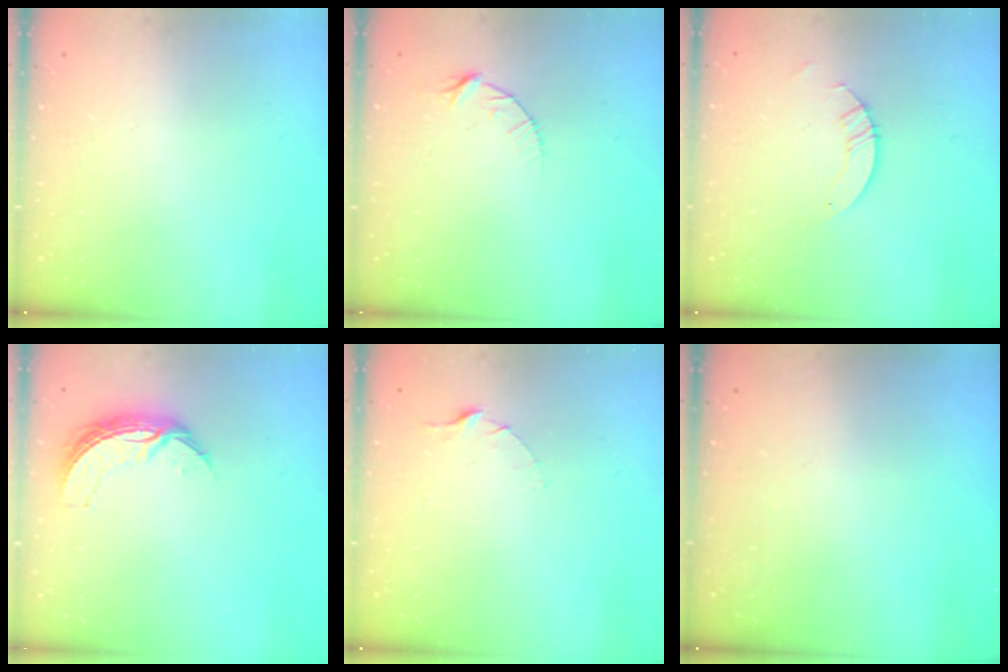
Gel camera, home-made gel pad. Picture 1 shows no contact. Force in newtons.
{"total": 5.5, "press": 5.4, "slide": 0.6}
{"total": 2.9, "press": 2.9, "slide": 0.3}
{"total": 6.9, "press": 6.9, "slide": 0.6}
{"total": 2.5, "press": 2.5, "slide": 0.3}
{"total": 0.0}